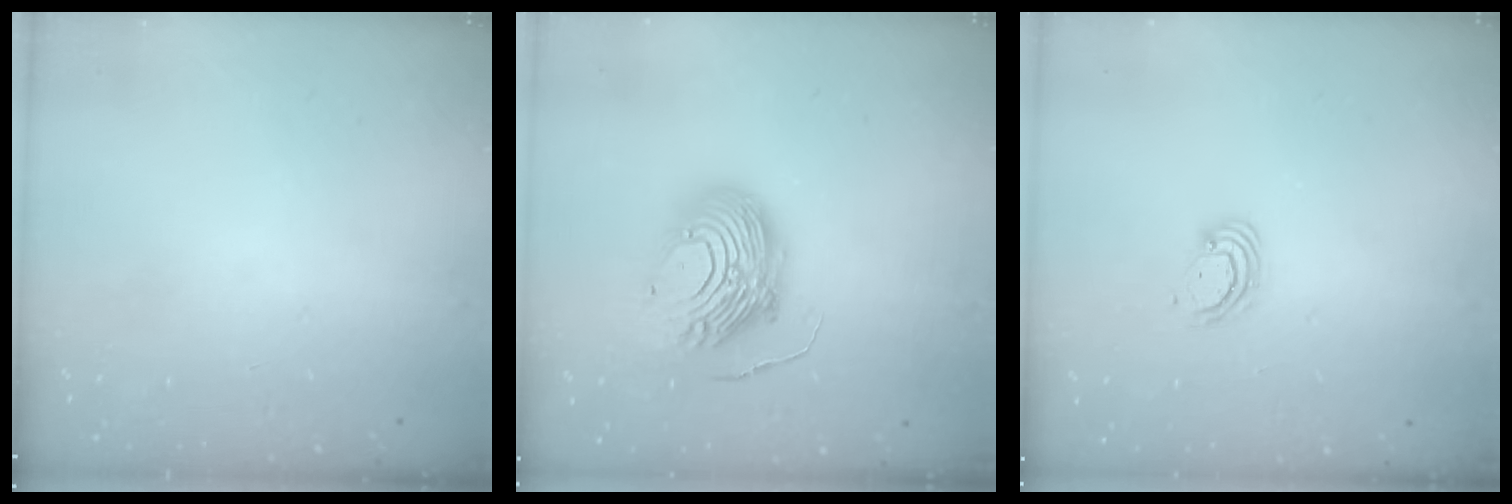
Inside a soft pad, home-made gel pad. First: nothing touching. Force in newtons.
{"total": 14.6, "press": 14.6, "slide": 1.5}
{"total": 2.9, "press": 2.9, "slide": 0.3}